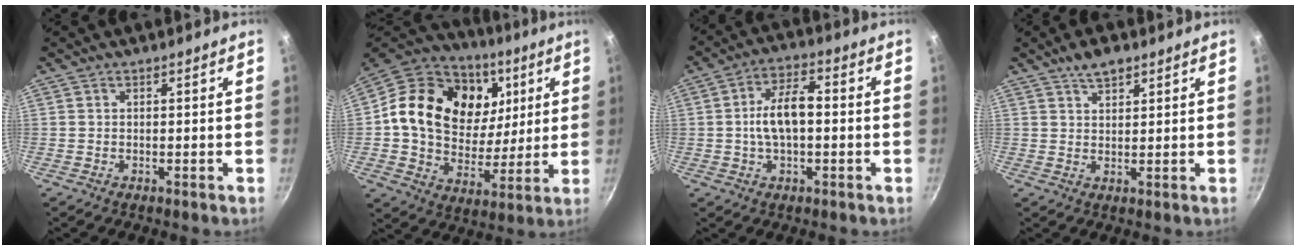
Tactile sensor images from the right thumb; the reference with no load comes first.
{"total": 25.9, "force": [6.8, 19.0, 16.4], "torque": [-0.257, -0.006, 0.110]}
{"total": 9.1, "force": [-0.3, 4.5, 7.9], "torque": [-0.132, 0.029, -0.011]}
{"total": 4.5, "force": [3.1, 2.0, 2.6], "torque": [-0.035, -0.013, 0.051]}